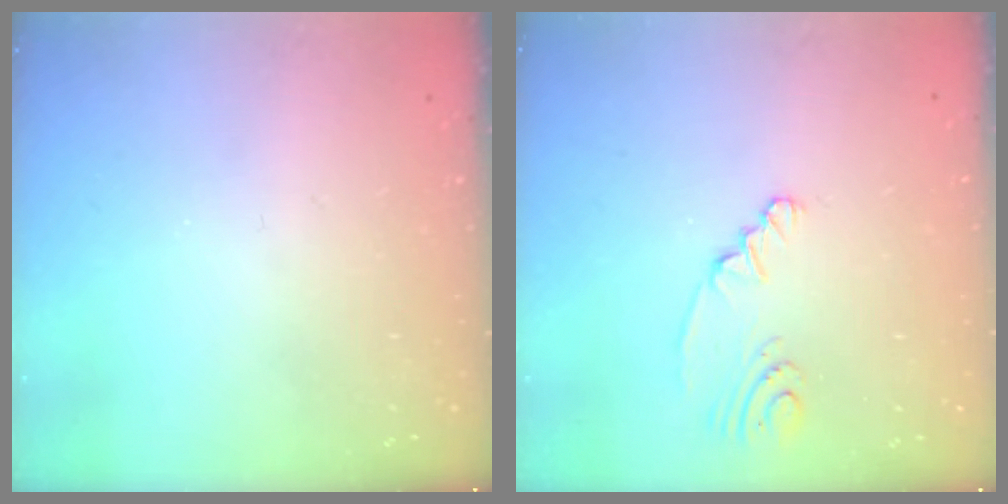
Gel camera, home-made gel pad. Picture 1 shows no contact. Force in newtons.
{"total": 2.9, "press": 2.7, "slide": 0.9}